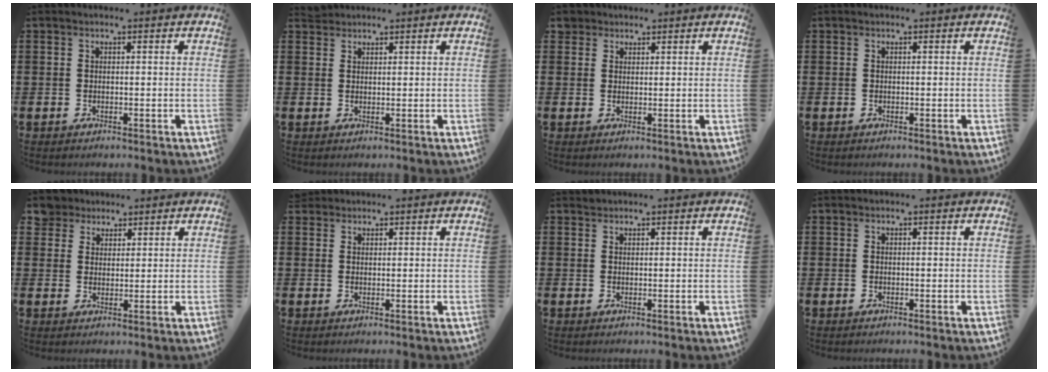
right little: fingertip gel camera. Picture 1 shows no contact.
{"total": 1.6, "force": [1.5, 0.4, -0.1], "torque": [0.006, 0.002, 0.028]}
{"total": 2.2, "force": [1.8, 1.3, 0.0], "torque": [0.018, -0.002, 0.030]}
{"total": 0.0}
{"total": 4.0, "force": [3.4, 2.1, -0.2], "torque": [0.003, -0.007, 0.062]}
{"total": 1.2, "force": [1.1, 0.5, -0.1], "torque": [0.015, -0.001, 0.019]}
{"total": 0.6, "force": [0.6, 0.1, -0.1], "torque": [0.009, -0.002, 0.010]}
{"total": 0.0}